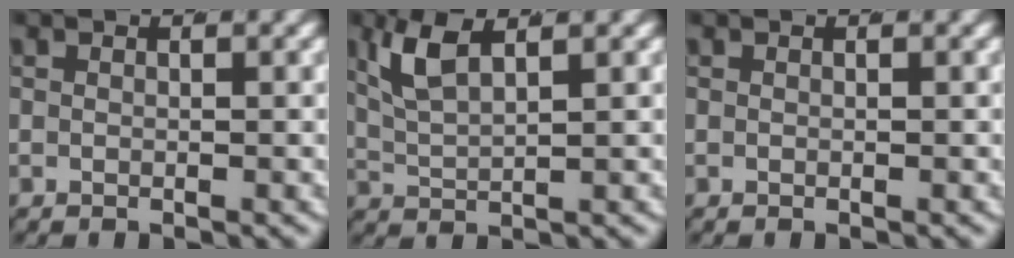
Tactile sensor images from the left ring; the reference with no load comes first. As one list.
[{"total": 3.9, "force": [1.8, 1.5, 3.1], "torque": [-0.082, -0.007, 0.045]}, {"total": 0.0}]